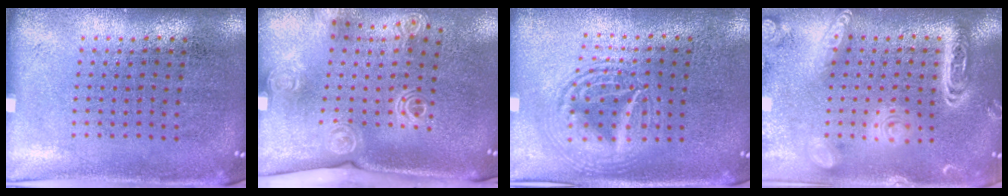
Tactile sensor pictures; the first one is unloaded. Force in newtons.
{"total": 2.0, "press": 1.6, "slide": 1.3}
{"total": 2.6, "press": 2.6, "slide": 0.3}
{"total": 4.0, "press": 4.0, "slide": 0.4}